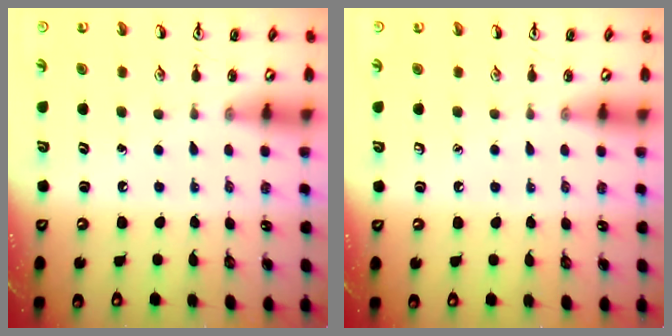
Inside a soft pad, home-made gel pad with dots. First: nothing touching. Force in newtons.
{"total": 0.0}